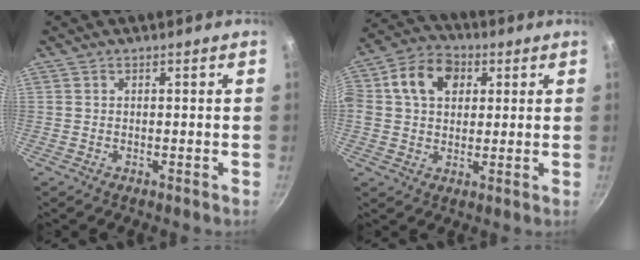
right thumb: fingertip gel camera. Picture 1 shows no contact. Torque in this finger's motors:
{"motor_torque": [0.77, 4.23, 1.07, -0.58, 0.29]}